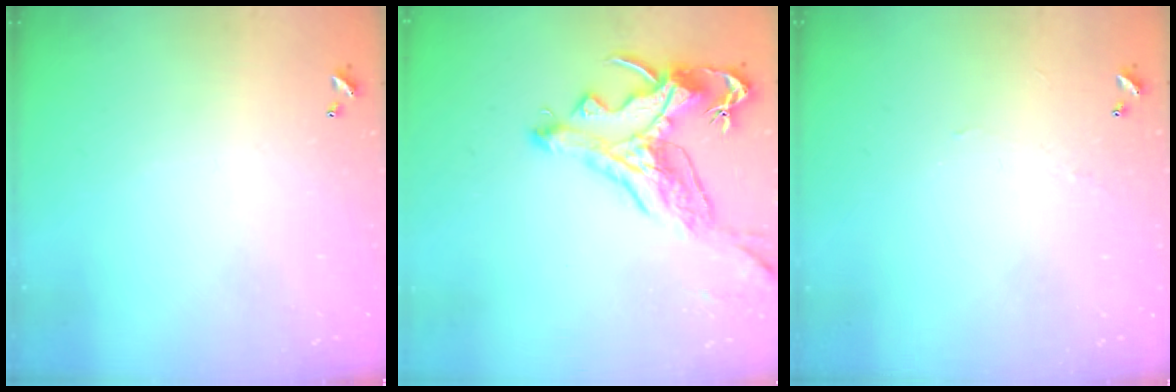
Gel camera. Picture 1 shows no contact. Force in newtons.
{"total": 2.2, "press": 1.7, "slide": 1.3}
{"total": 1.2, "press": 1.1, "slide": 0.3}